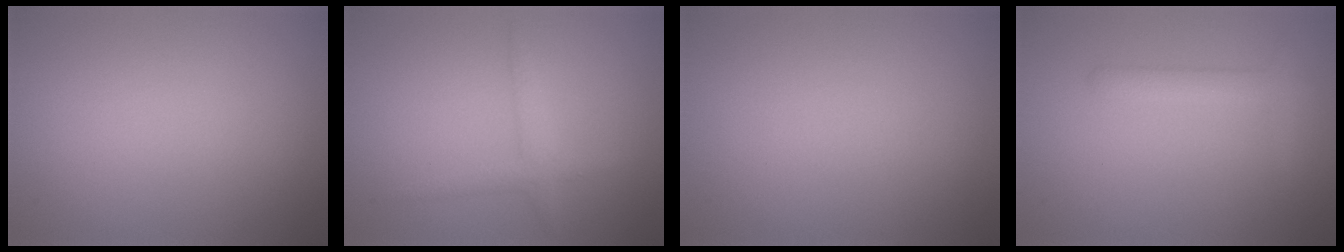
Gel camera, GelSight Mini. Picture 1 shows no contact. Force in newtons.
{"total": 1.7, "press": 1.7, "slide": 0.1}
{"total": 0.0}
{"total": 1.8, "press": 1.8, "slide": 0.1}